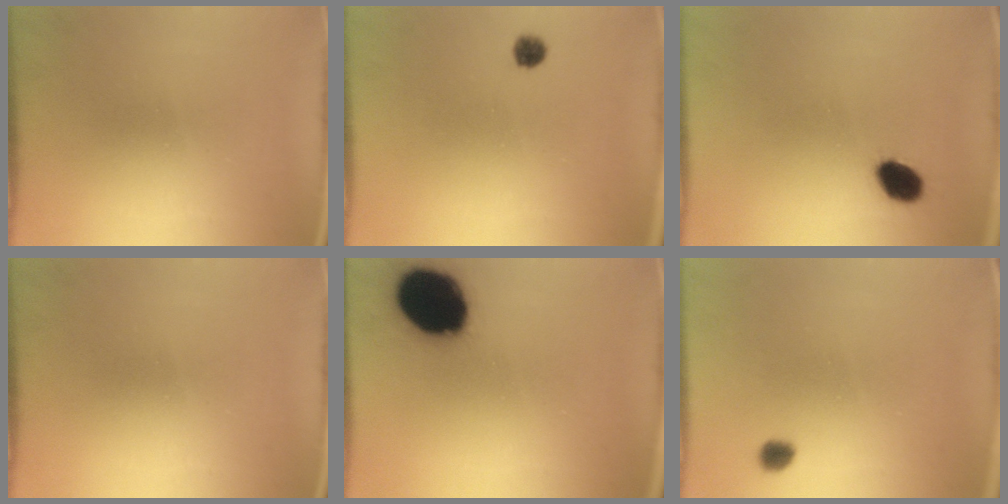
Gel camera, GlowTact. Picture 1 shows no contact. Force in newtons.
{"total": 2.2}
{"total": 5.6}
{"total": 0.0}
{"total": 19.2}
{"total": 1.9}